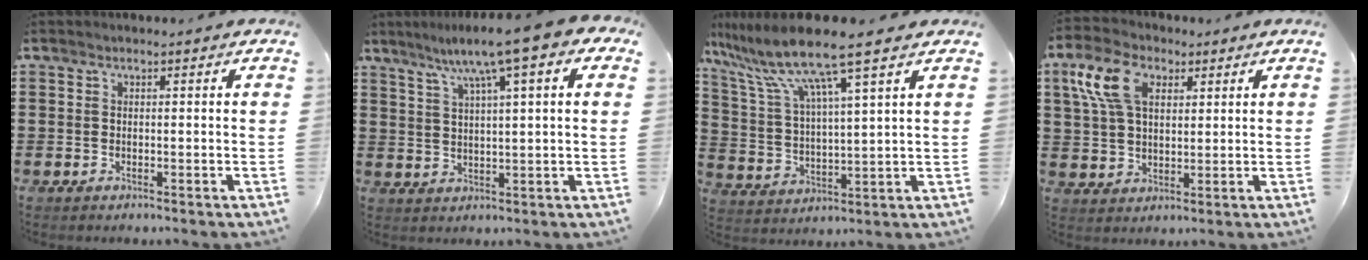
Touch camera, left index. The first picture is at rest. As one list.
[{"total": 7.7, "force": [4.9, 0.4, 6.0], "torque": [-0.132, -0.009, 0.080]}, {"total": 10.6, "force": [8.2, 0.1, 6.7], "torque": [-0.159, -0.042, 0.134]}, {"total": 9.7, "force": [4.3, 5.7, 6.5], "torque": [-0.152, 0.020, 0.079]}]